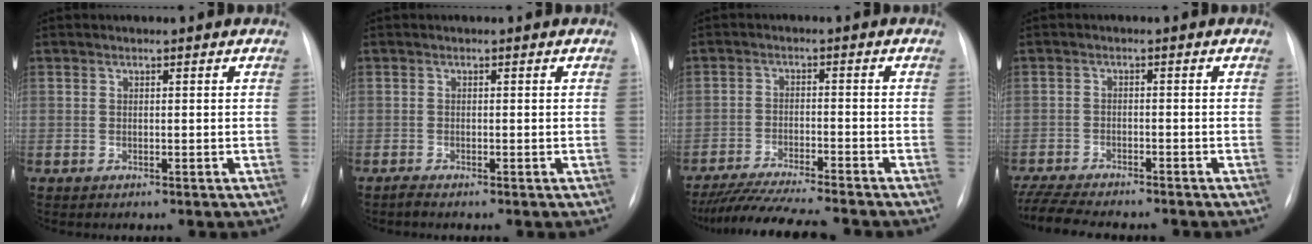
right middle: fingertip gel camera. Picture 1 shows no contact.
{"total": 0.7, "force": [-0.6, -0.1, 0.3], "torque": [-0.008, -0.003, -0.013]}
{"total": 13.4, "force": [-11.9, 0.3, 6.1], "torque": [-0.095, -0.020, -0.187]}
{"total": 12.2, "force": [-10.7, 2.1, 5.4], "torque": [-0.094, -0.013, -0.161]}